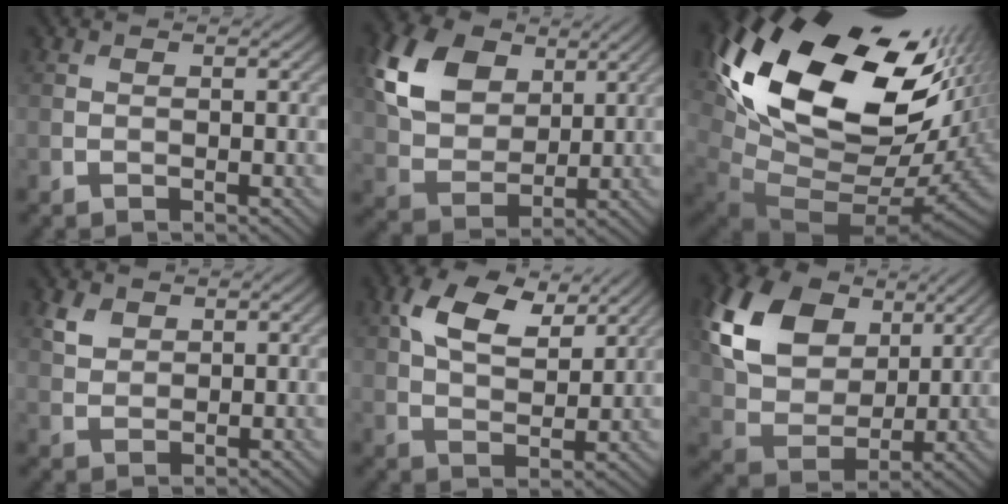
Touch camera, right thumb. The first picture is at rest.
{"total": 11.4, "force": [4.8, 7.8, 6.8], "torque": [-0.174, 0.015, 0.084]}
{"total": 21.4, "force": [7.3, 12.8, 15.4], "torque": [-0.336, -0.007, 0.145]}
{"total": 2.7, "force": [1.7, 1.8, 1.2], "torque": [-0.032, 0.000, 0.037]}
{"total": 9.0, "force": [4.5, 4.8, 6.2], "torque": [-0.131, 0.006, 0.084]}
{"total": 14.5, "force": [5.9, 10.0, 8.6], "torque": [-0.206, 0.016, 0.109]}